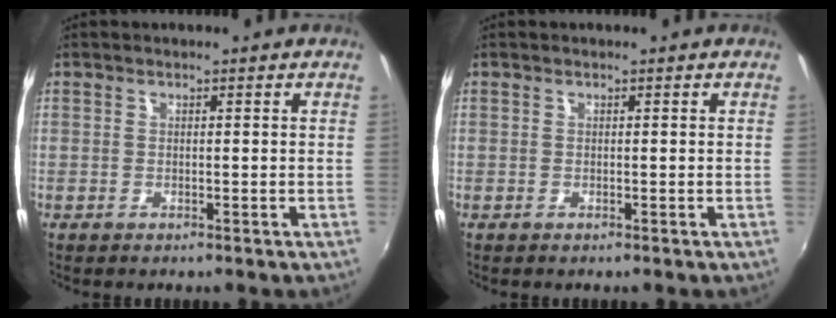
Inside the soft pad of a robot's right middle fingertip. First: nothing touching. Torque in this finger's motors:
{"motor_torque": [0.00, 0.00, 0.00, 0.00]}